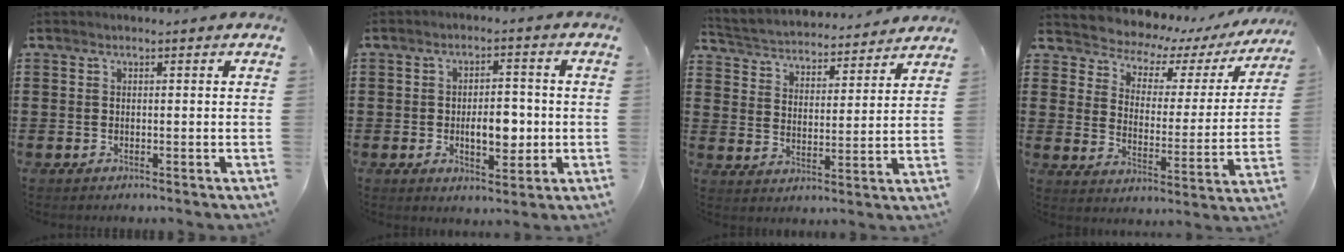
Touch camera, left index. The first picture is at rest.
{"total": 6.4, "force": [-0.9, 3.4, 5.3], "torque": [-0.072, -0.003, -0.024]}
{"total": 3.6, "force": [3.6, 0.3, 0.0], "torque": [-0.022, -0.033, 0.054]}
{"total": 3.8, "force": [3.4, 1.6, 0.7], "torque": [-0.040, -0.035, 0.048]}